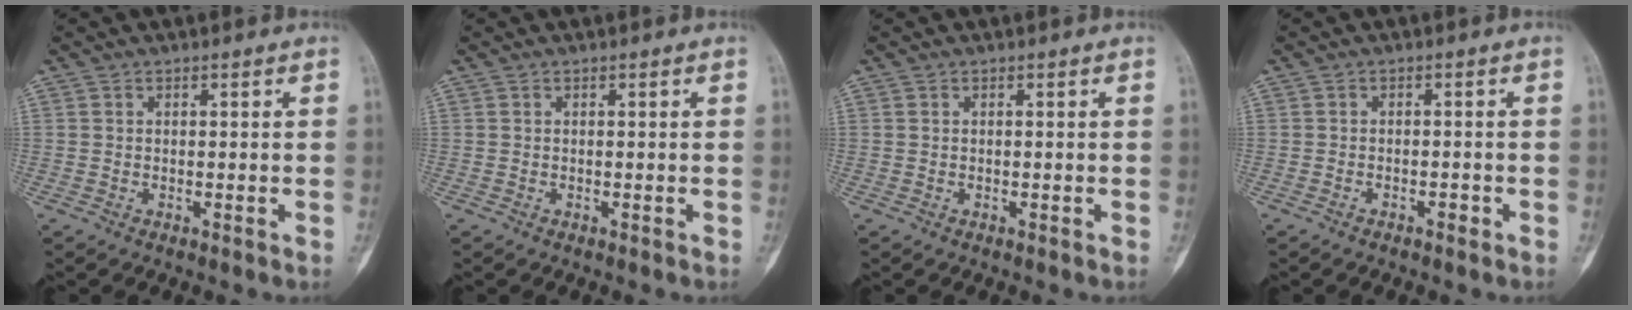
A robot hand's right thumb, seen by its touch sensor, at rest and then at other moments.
{"total": 0.0}
{"total": 0.0}
{"total": 1.2, "force": [-0.8, 0.6, 0.7], "torque": [-0.012, 0.008, -0.013]}